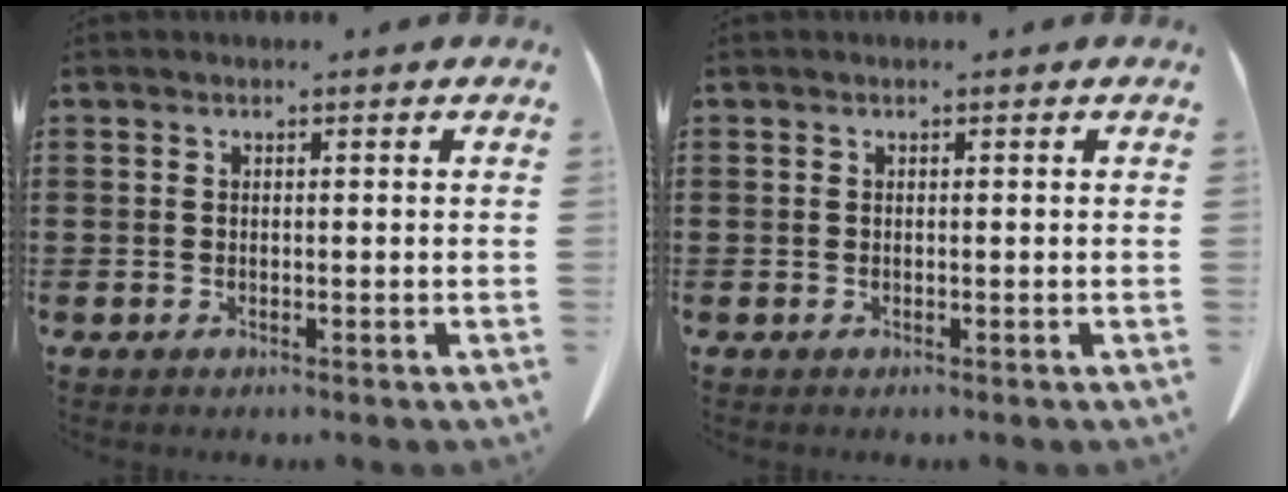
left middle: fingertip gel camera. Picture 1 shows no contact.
{"total": 0.0}